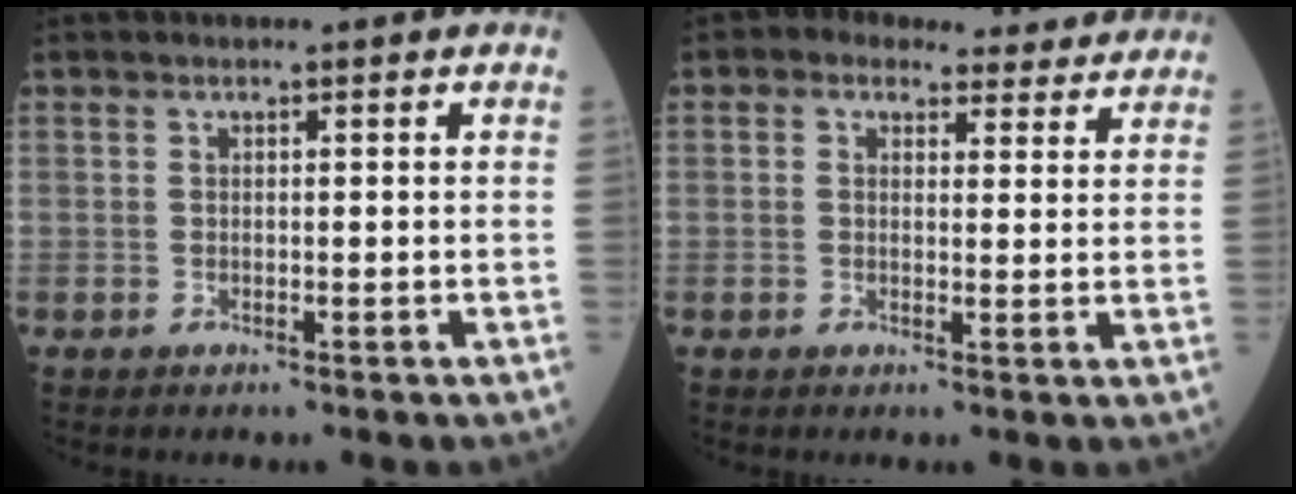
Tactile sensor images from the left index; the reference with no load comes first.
{"total": 8.7, "force": [7.5, 4.0, 2.1], "torque": [-0.011, 0.028, 0.081]}